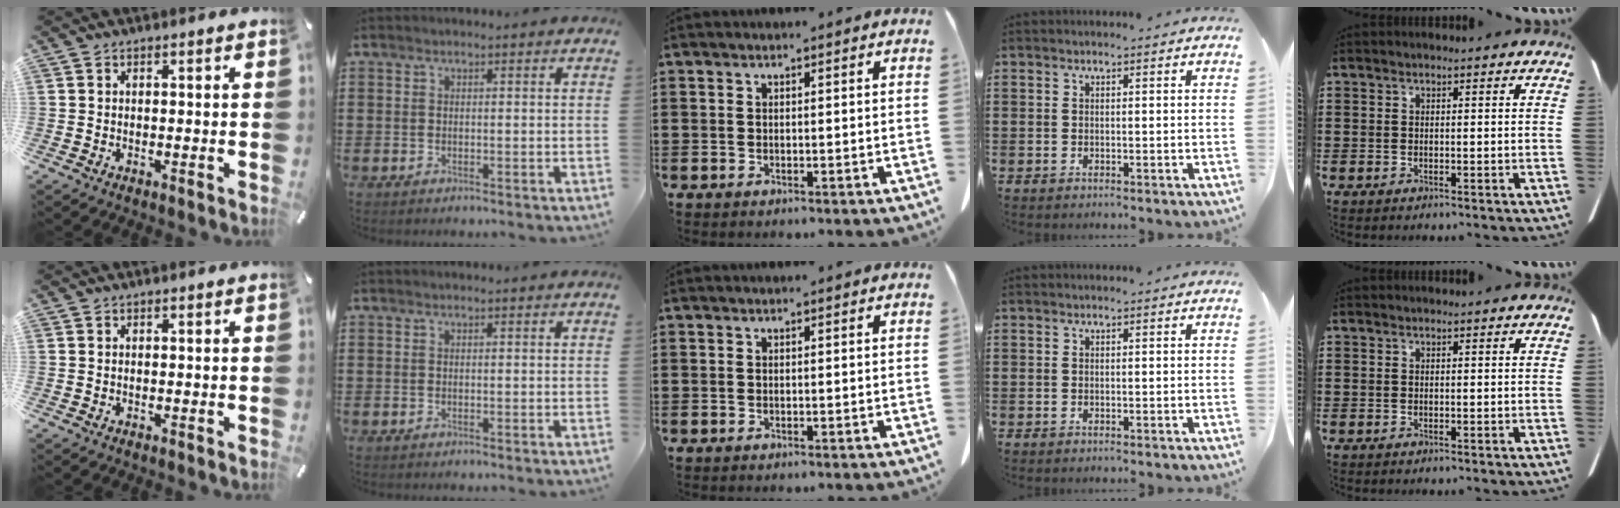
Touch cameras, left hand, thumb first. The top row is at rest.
{}